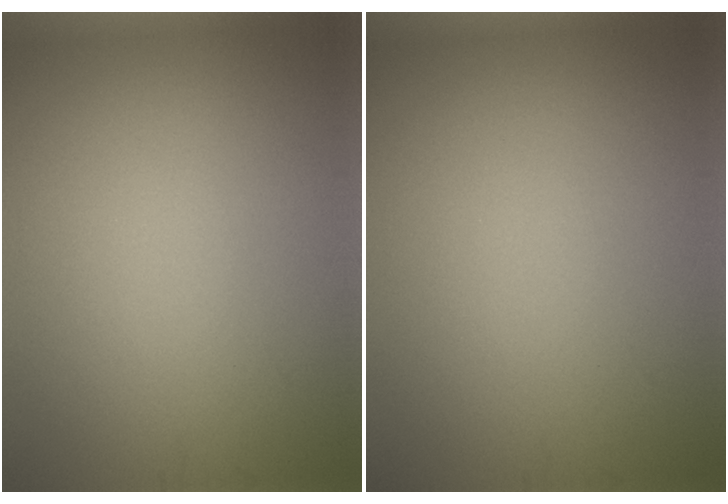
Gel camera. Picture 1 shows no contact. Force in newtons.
{"total": 0.0}